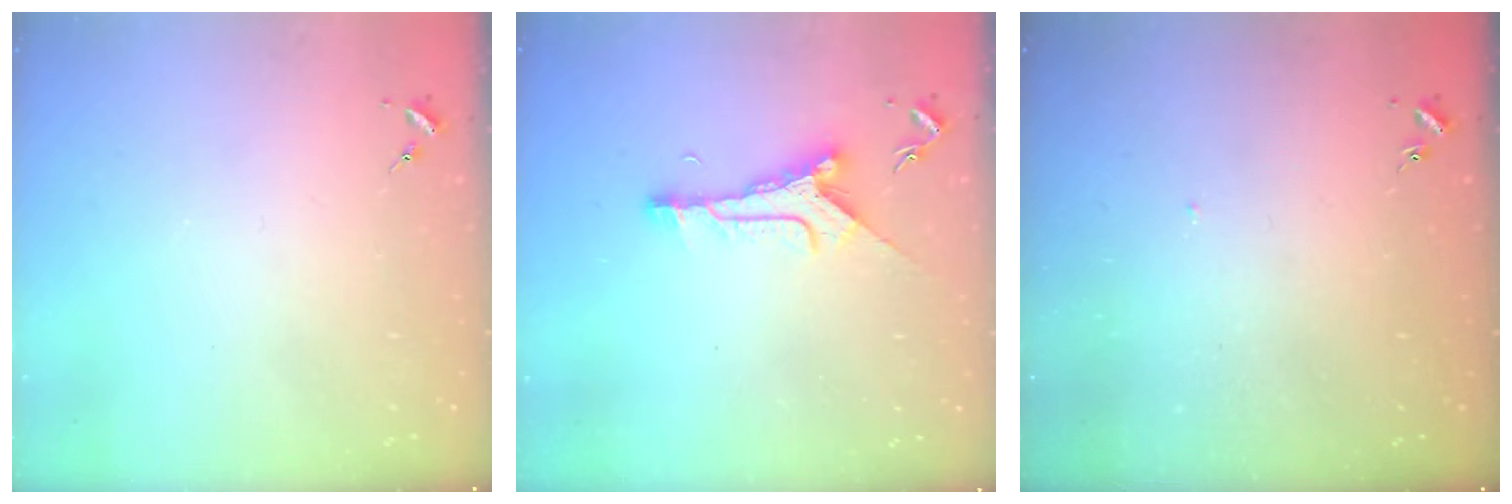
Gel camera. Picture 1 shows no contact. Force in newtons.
{"total": 9.3, "press": 9.3, "slide": 0.1}
{"total": 1.2, "press": 1.2, "slide": 0.1}